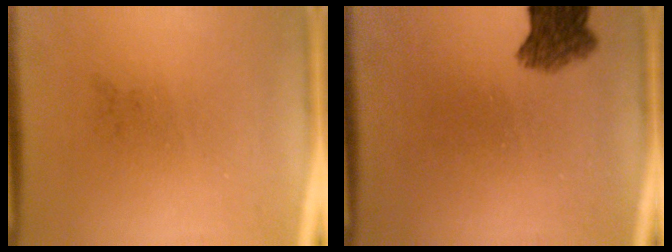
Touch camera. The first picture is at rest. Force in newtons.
{"total": 5.3}